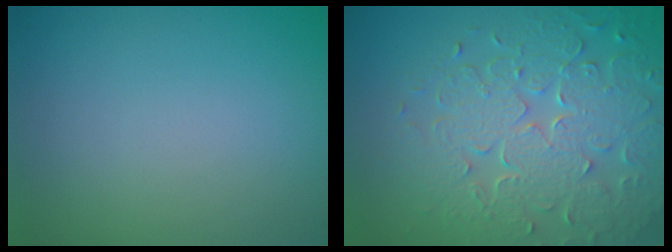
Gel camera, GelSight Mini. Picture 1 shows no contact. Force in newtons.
{"total": 8.1, "press": 5.8, "slide": 5.7}